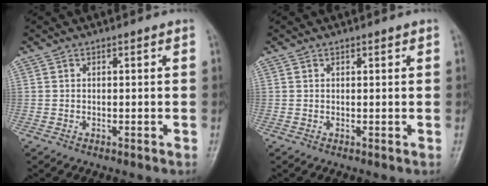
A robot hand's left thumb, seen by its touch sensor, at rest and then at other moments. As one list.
[{"total": 0.6, "force": [0.4, 0.2, 0.3], "torque": [-0.006, -0.002, 0.005]}]